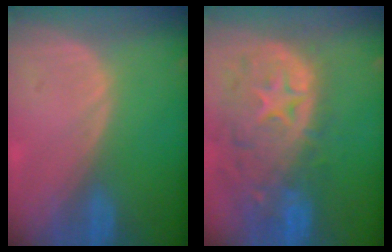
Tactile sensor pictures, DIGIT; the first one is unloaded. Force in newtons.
{"total": 13.4, "press": 11.1, "slide": 7.5}